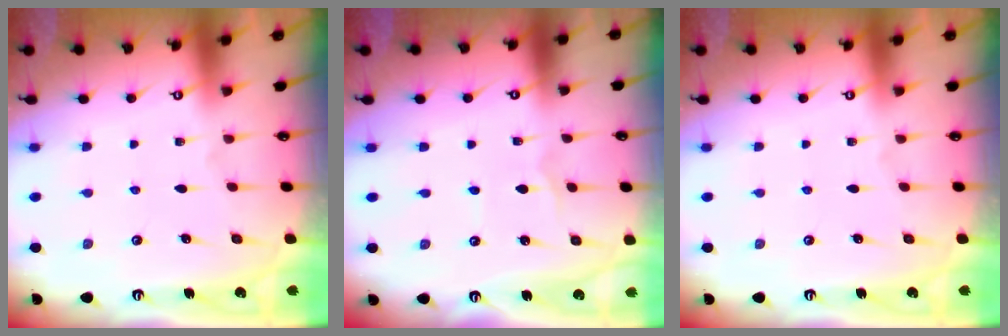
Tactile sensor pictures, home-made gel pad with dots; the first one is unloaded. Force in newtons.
{"total": 1.1, "press": 1.1, "slide": 0.1}
{"total": 0.0}